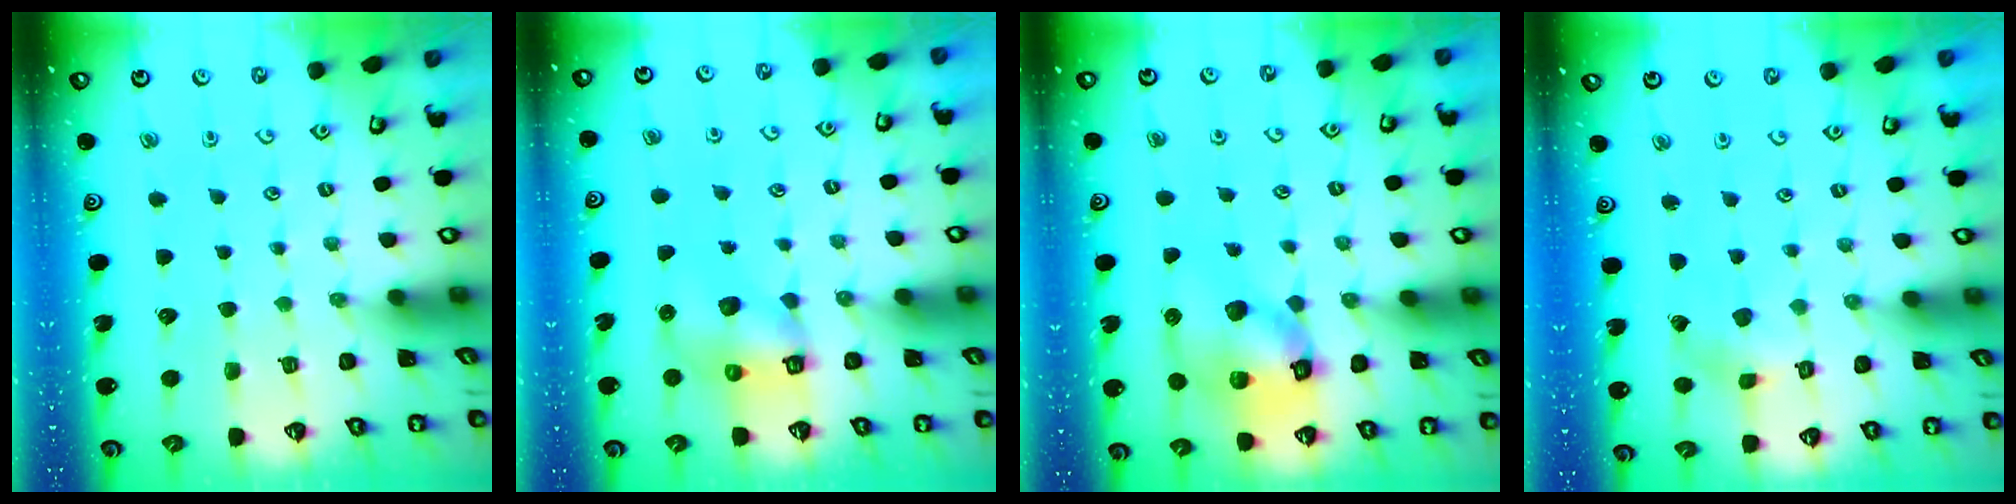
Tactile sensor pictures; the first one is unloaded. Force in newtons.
{"total": 6.4, "press": 6.3, "slide": 0.9}
{"total": 13.9, "press": 13.8, "slide": 2.1}
{"total": 2.4, "press": 2.3, "slide": 0.4}